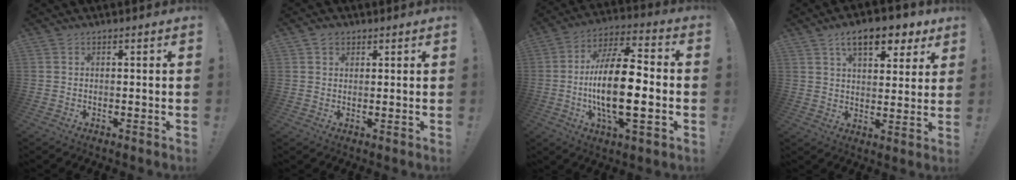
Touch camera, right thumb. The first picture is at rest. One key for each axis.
{"total": 2.2, "fx": 1.4, "fy": 1.5, "fz": 0.7, "tx": -0.001, "ty": -0.007, "tz": 0.023}
{"total": 19.6, "fx": -2.6, "fy": 7.1, "fz": 18.1, "tx": -0.338, "ty": 0.001, "tz": -0.048}
{"total": 12.2, "fx": 6.9, "fy": 5.6, "fz": 8.4, "tx": -0.116, "ty": -0.033, "tz": 0.118}